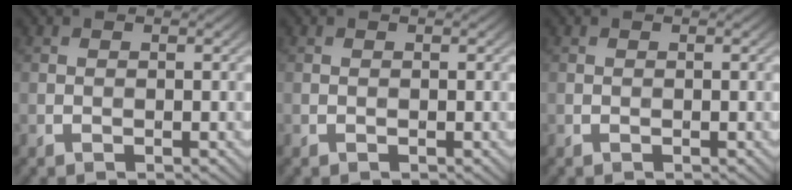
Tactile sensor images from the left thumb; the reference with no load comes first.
{"total": 0.0}
{"total": 0.0}